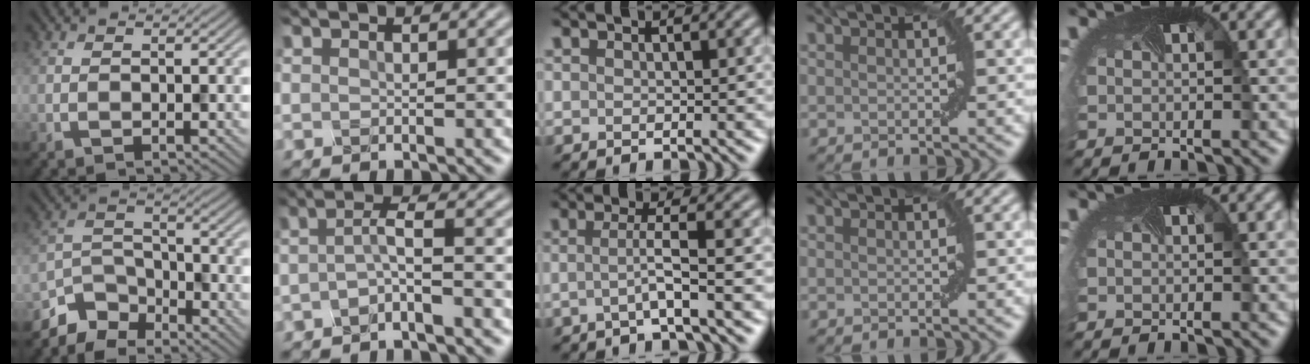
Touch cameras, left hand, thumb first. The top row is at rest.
{"thumb": {"total": 6.5, "force": [-5.4, 3.1, 1.8], "torque": [-0.040, -0.003, -0.118]}, "index": {"total": 2.4, "force": [-1.4, 0.2, 1.9], "torque": [-0.040, 0.003, -0.033]}, "middle": {"total": 2.9, "force": [-0.5, 0.4, 2.9], "torque": [-0.051, -0.005, -0.020]}}